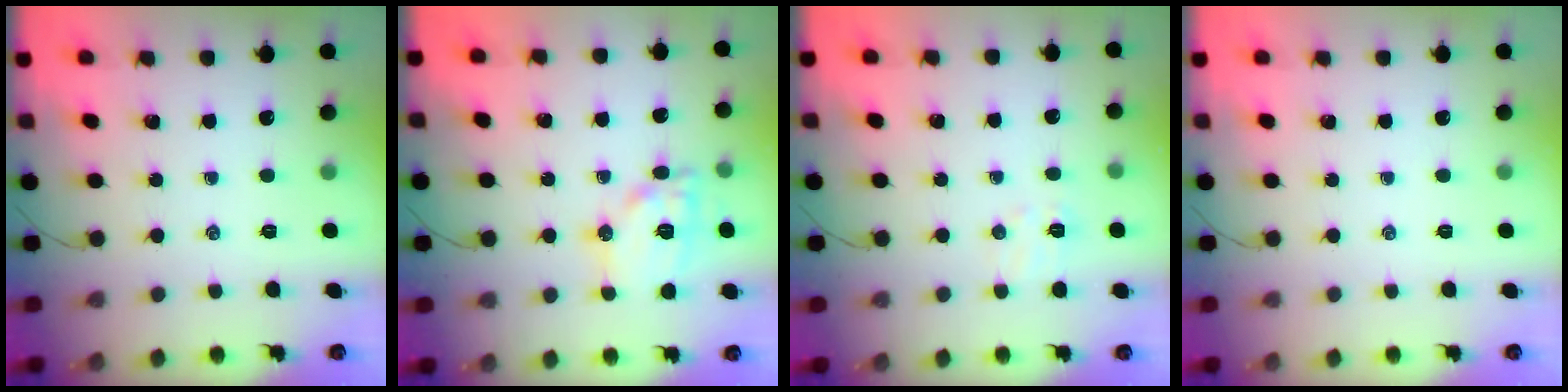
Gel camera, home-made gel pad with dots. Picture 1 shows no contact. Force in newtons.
{"total": 12.9, "press": 12.9, "slide": 0.9}
{"total": 4.9, "press": 4.7, "slide": 1.3}
{"total": 0.0}